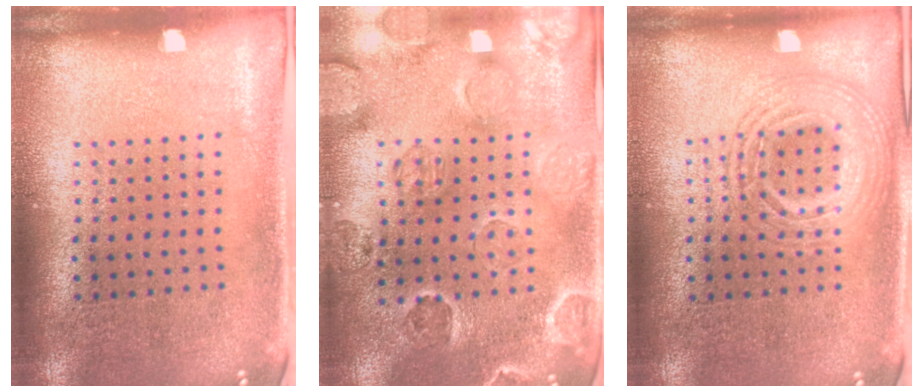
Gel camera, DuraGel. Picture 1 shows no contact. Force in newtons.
{"total": 2.5, "press": 2.3, "slide": 1.0}
{"total": 2.8, "press": 2.8, "slide": 0.3}